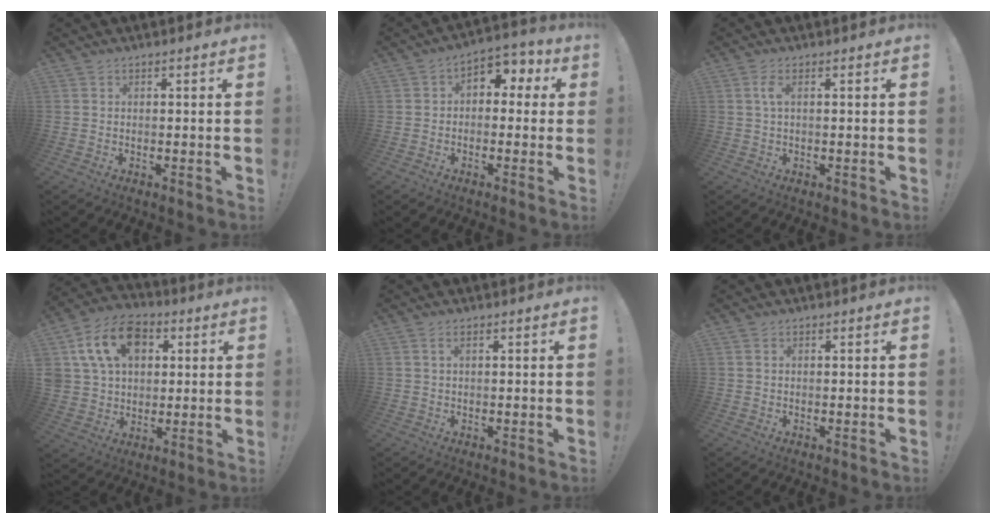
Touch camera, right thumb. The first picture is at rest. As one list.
[{"total": 5.3, "force": [0.1, 4.2, 3.2], "torque": [-0.039, 0.008, 0.005]}, {"total": 2.6, "force": [0.4, 0.8, 2.5], "torque": [-0.060, 0.002, 0.004]}, {"total": 17.7, "force": [6.3, 12.9, 10.2], "torque": [-0.167, -0.005, 0.122]}, {"total": 1.9, "force": [0.8, 0.5, 1.6], "torque": [-0.028, 0.000, 0.012]}, {"total": 0.5, "force": [0.3, 0.4, 0.2], "torque": [-0.001, -0.001, 0.005]}]